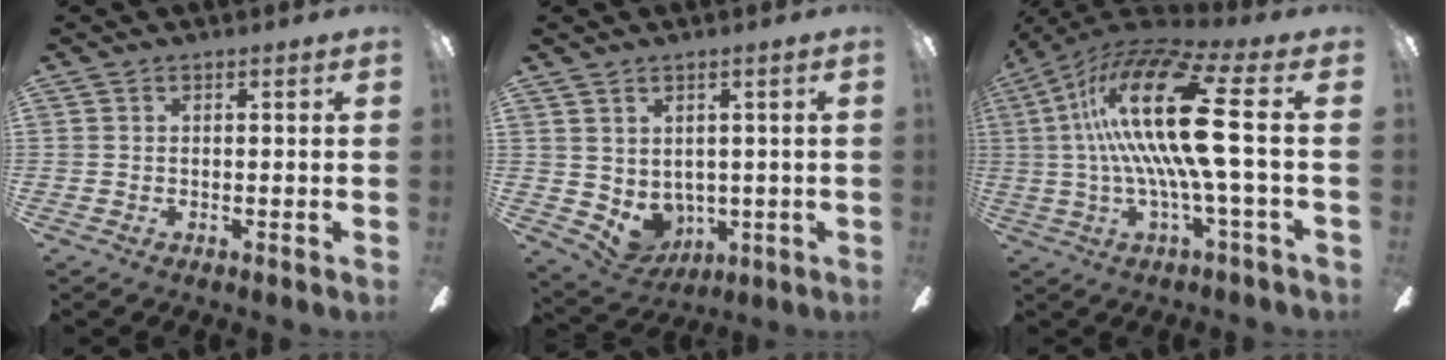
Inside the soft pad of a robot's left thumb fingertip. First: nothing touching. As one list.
[{"total": 5.0, "force": [1.6, 4.3, 1.9], "torque": [-0.061, -0.015, 0.038]}, {"total": 22.2, "force": [3.8, 3.6, 21.6], "torque": [-0.441, -0.025, 0.045]}]